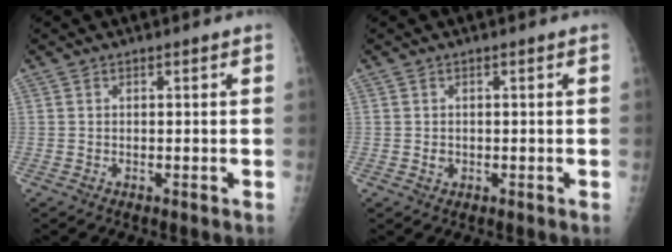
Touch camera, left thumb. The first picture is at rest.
{"total": 1.1, "force": [0.0, 0.9, 0.7], "torque": [-0.005, 0.001, 0.004]}